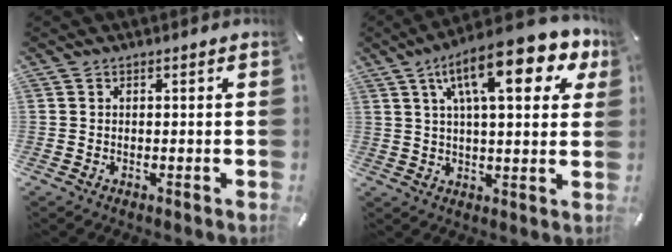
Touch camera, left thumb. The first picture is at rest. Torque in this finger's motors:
{"motor_torque": [2.69, 2.31, 2.25, -0.52, 0.21]}